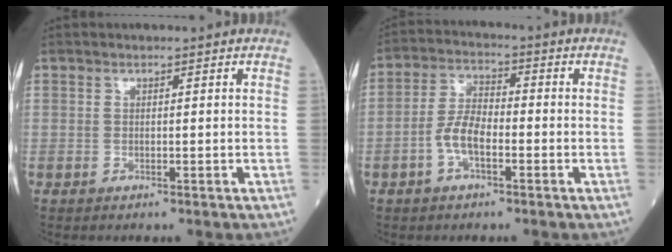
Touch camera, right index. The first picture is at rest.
{"total": 5.8, "force": [-2.0, 2.4, 4.9], "torque": [-0.104, 0.010, -0.043]}